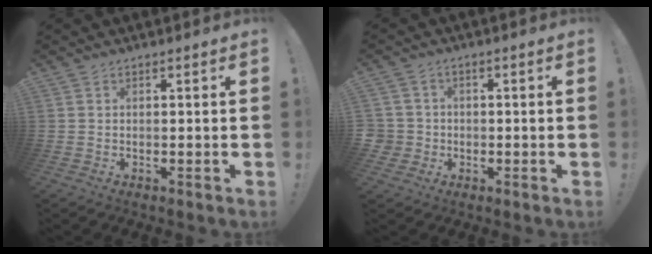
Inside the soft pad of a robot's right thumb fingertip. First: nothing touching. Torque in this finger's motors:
{"motor_torque": [-0.17, 0.04, 0.14, -0.08, 0.01]}